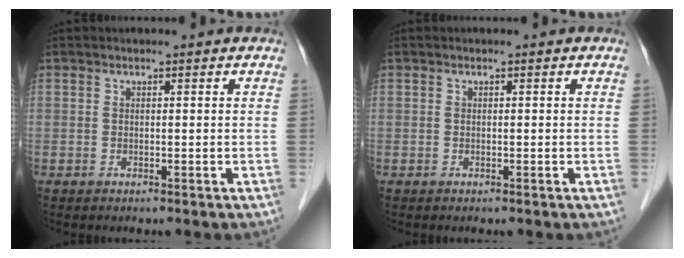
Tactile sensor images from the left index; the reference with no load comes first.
{"total": 0.0}